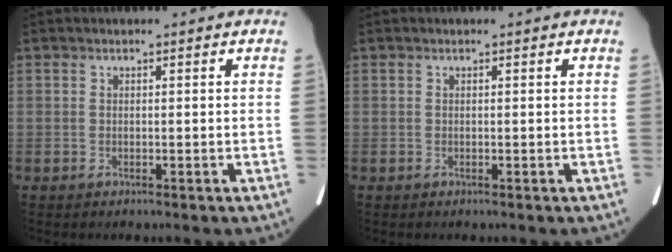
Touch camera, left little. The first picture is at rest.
{"total": 0.0}